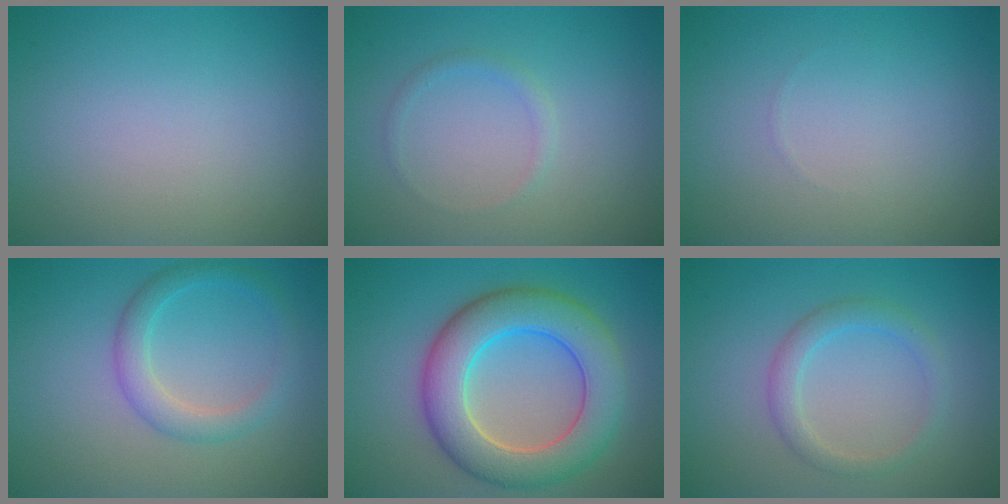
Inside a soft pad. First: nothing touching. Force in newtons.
{"total": 0.9, "press": 0.9, "slide": 0.1}
{"total": 0.0}
{"total": 2.7, "press": 2.7, "slide": 0.1}
{"total": 8.4, "press": 8.4, "slide": 0.6}
{"total": 2.3, "press": 2.3, "slide": 0.1}